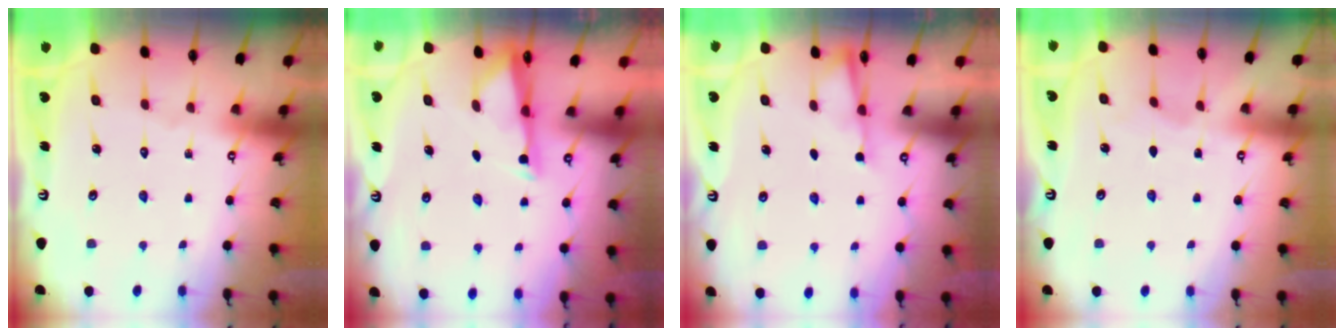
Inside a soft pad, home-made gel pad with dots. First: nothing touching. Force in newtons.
{"total": 2.9, "press": 2.9, "slide": 0.6}
{"total": 2.3, "press": 2.2, "slide": 0.4}
{"total": 2.7, "press": 2.7, "slide": 0.2}